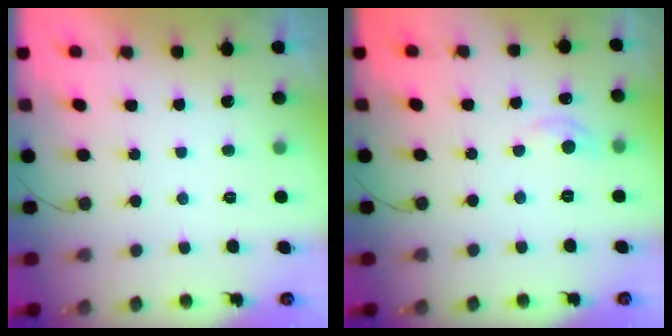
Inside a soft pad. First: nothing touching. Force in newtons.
{"total": 4.5, "press": 4.4, "slide": 0.6}